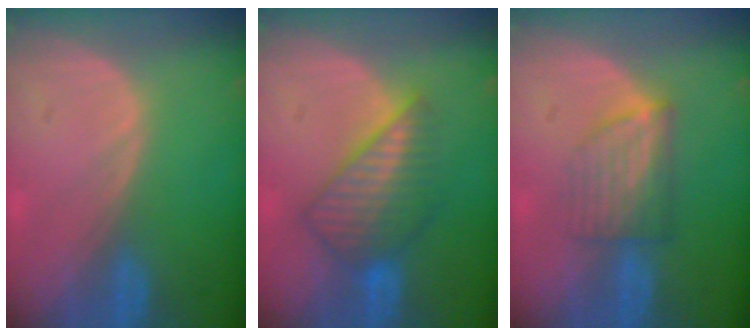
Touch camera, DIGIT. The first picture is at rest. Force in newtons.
{"total": 7.1, "press": 6.8, "slide": 1.9}
{"total": 6.1, "press": 5.5, "slide": 2.7}